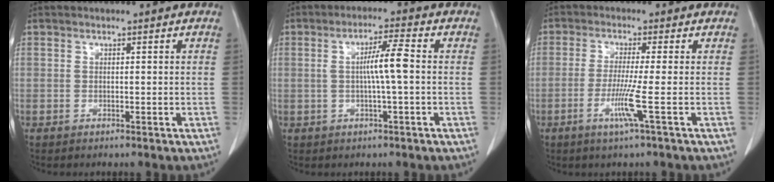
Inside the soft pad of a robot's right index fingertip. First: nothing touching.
{"total": 5.1, "force": [0.1, 0.2, 5.1], "torque": [-0.088, 0.014, 0.003]}
{"total": 5.1, "force": [-1.8, -1.4, 4.6], "torque": [-0.093, -0.013, -0.038]}